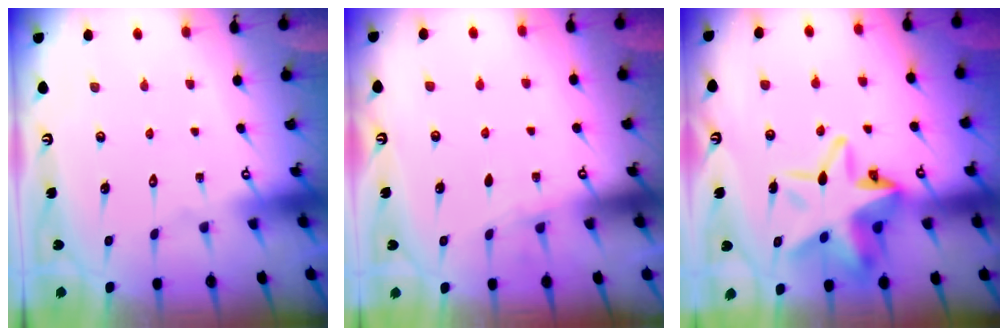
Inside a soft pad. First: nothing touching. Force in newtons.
{"total": 2.7, "press": 2.6, "slide": 0.7}
{"total": 14.4, "press": 14.0, "slide": 3.6}